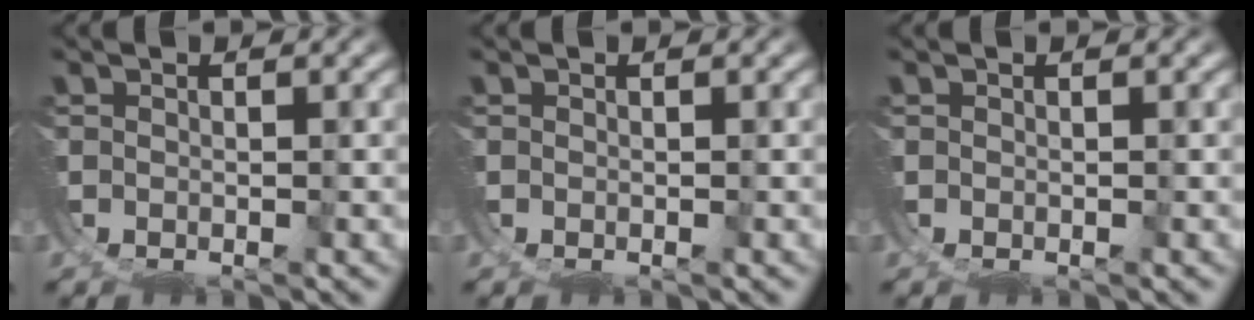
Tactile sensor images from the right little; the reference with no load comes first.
{"total": 0.0}
{"total": 0.0}